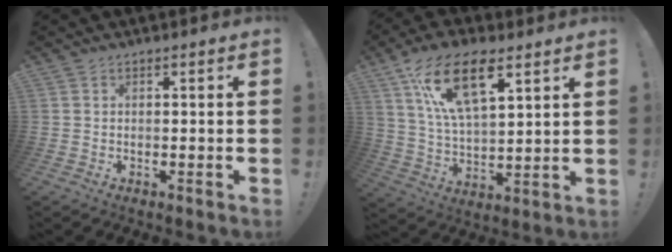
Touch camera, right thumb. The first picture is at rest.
{"total": 16.7, "force": [8.9, 7.4, 12.0], "torque": [-0.220, -0.030, 0.157]}